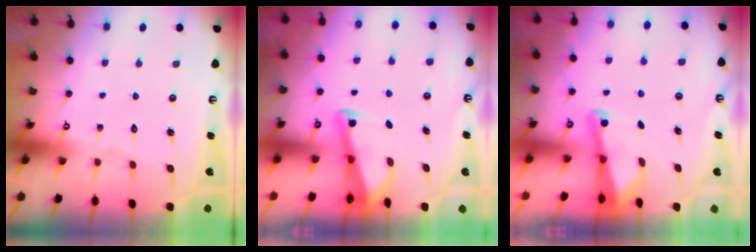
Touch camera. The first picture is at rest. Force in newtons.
{"total": 2.7, "press": 2.7, "slide": 0.3}
{"total": 2.2, "press": 2.2, "slide": 0.3}